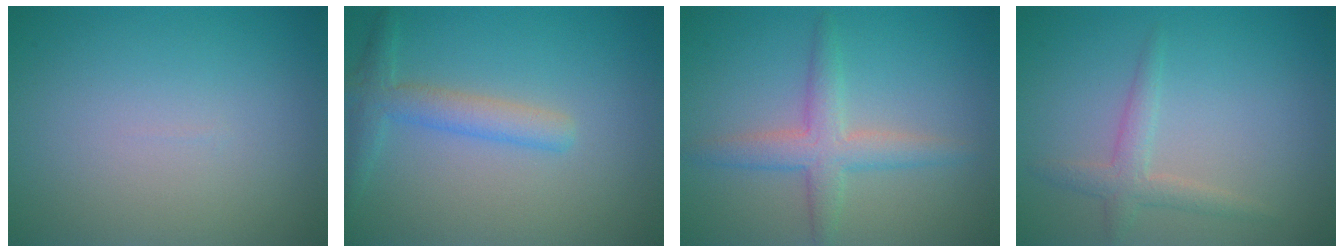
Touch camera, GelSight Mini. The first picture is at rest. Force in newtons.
{"total": 2.8, "press": 2.8, "slide": 0.1}
{"total": 3.3, "press": 3.3, "slide": 0.1}
{"total": 2.1, "press": 2.0, "slide": 0.1}